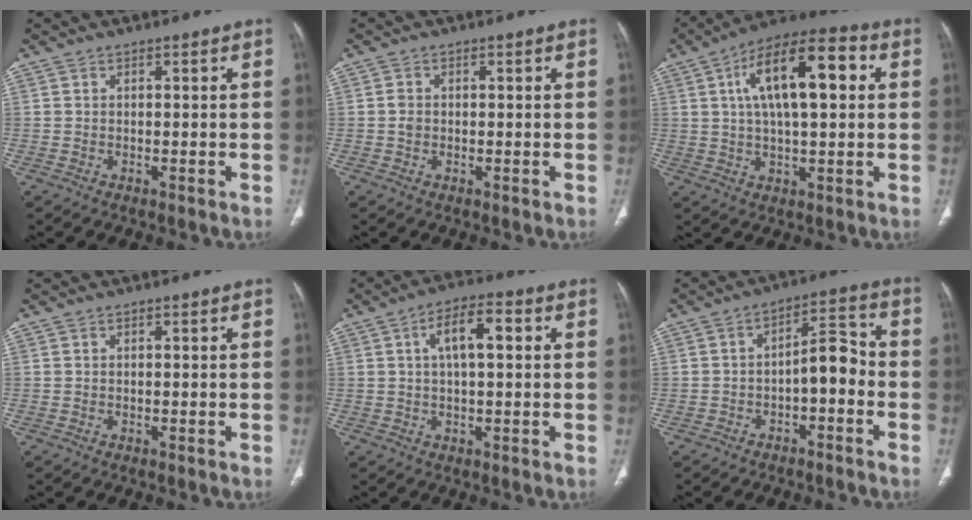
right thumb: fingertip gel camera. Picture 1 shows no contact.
{"total": 1.3, "force": [0.0, 1.0, 0.8], "torque": [-0.014, 0.002, -0.001]}
{"total": 16.8, "force": [4.1, 6.6, 14.9], "torque": [-0.237, 0.017, 0.060]}
{"total": 0.0}
{"total": 7.8, "force": [1.9, 2.9, 6.9], "torque": [-0.117, 0.016, 0.027]}
{"total": 7.6, "force": [-2.5, 3.7, 6.2], "torque": [-0.079, 0.047, -0.042]}